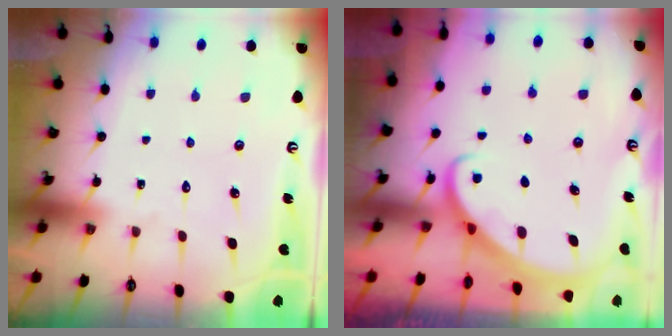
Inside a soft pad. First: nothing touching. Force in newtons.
{"total": 2.9, "press": 2.9, "slide": 0.2}